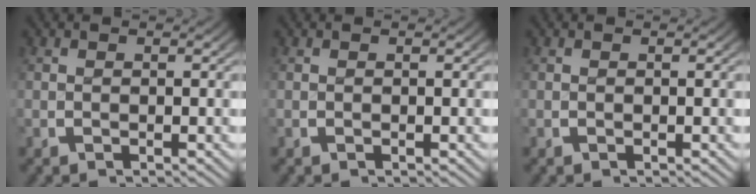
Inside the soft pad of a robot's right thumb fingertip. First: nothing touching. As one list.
[{"total": 0.0}, {"total": 0.0}]